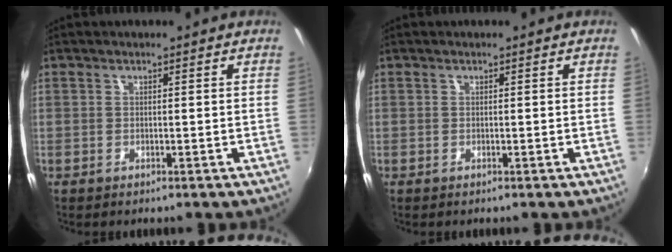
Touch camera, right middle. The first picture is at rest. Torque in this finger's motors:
{"motor_torque": [0.01, 0.05, 0.04, 0.00]}